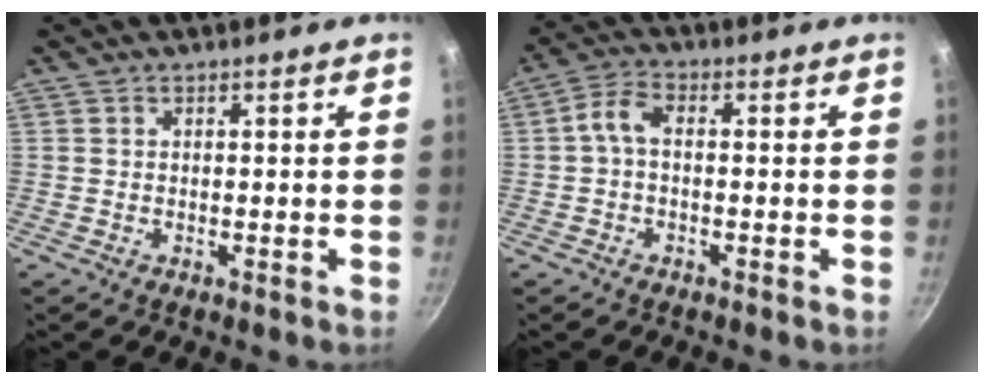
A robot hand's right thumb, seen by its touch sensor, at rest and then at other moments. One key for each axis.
{"total": 4.1, "fx": -0.4, "fy": 2.2, "fz": 3.4, "tx": -0.078, "ty": 0.021, "tz": -0.018}